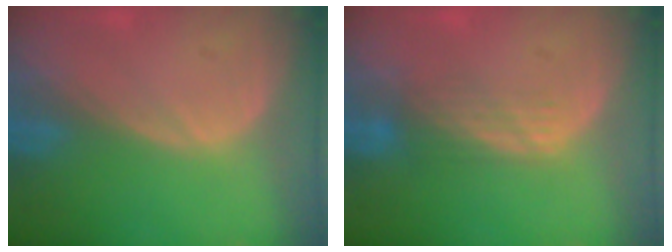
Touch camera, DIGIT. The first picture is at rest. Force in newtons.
{"total": 3.4, "press": 3.0, "slide": 1.6}